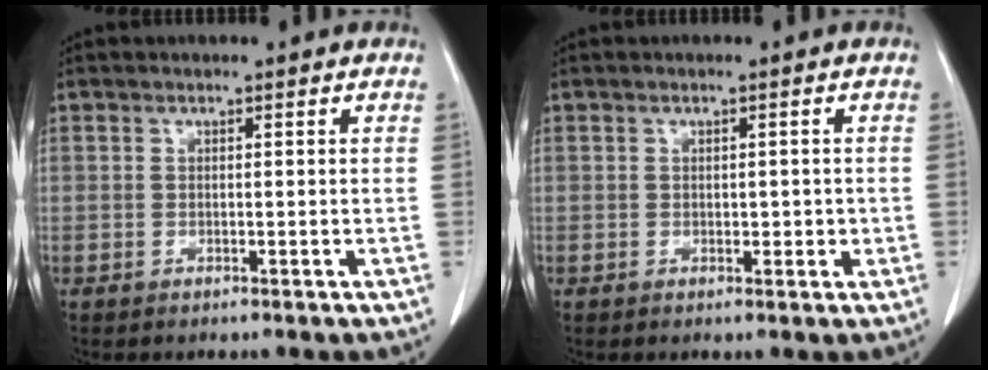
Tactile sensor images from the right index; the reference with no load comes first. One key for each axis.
{"total": 2.0, "fx": -0.1, "fy": 1.2, "fz": 1.6, "tx": -0.020, "ty": 0.003, "tz": 0.003}